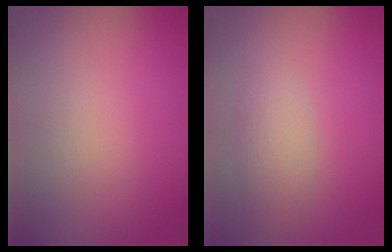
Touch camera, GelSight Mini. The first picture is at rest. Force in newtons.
{"total": 2.1, "press": 2.1, "slide": 0.1}